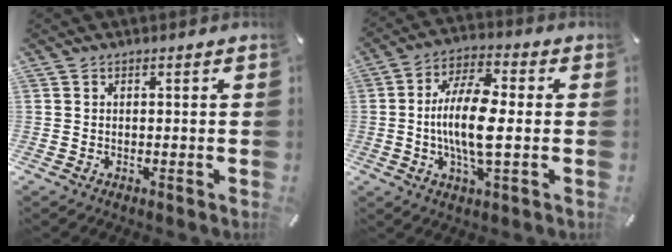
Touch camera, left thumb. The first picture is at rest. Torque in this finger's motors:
{"motor_torque": [0.85, 0.96, 1.37, -0.19, 0.65]}